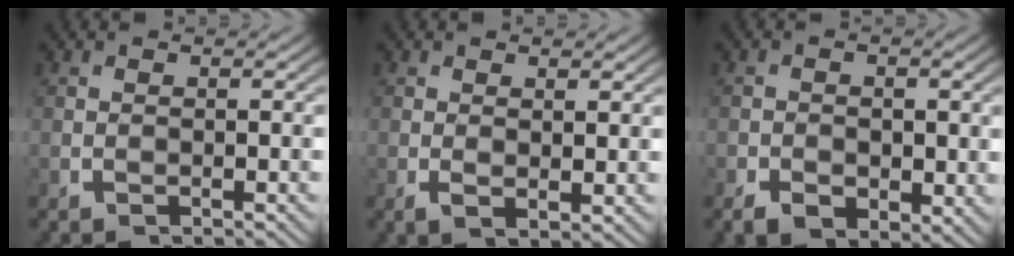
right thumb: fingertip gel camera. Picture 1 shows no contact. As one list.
[{"total": 1.3, "force": [0.6, 0.4, 1.0], "torque": [-0.021, -0.009, 0.018]}, {"total": 3.0, "force": [-0.8, 2.2, 1.8], "torque": [-0.026, -0.014, -0.013]}]